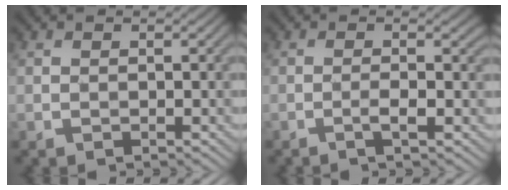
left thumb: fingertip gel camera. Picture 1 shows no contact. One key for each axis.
{"total": 2.5, "fx": -0.9, "fy": -0.1, "fz": 2.4, "tx": -0.042, "ty": 0.009, "tz": -0.021}